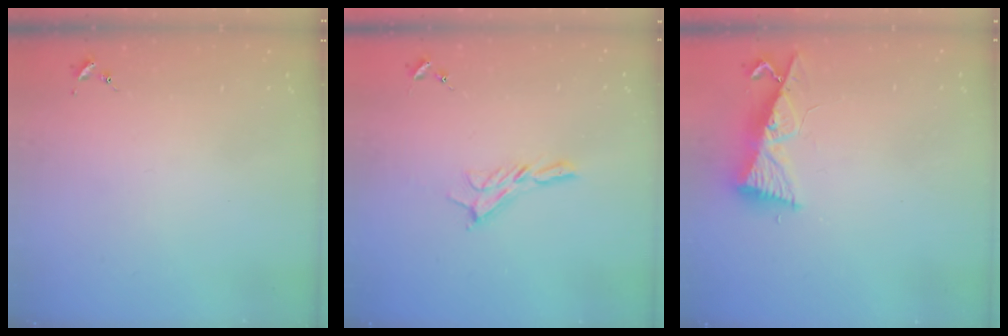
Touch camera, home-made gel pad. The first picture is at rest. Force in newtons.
{"total": 8.3, "press": 8.2, "slide": 0.5}
{"total": 8.6, "press": 8.5, "slide": 1.1}